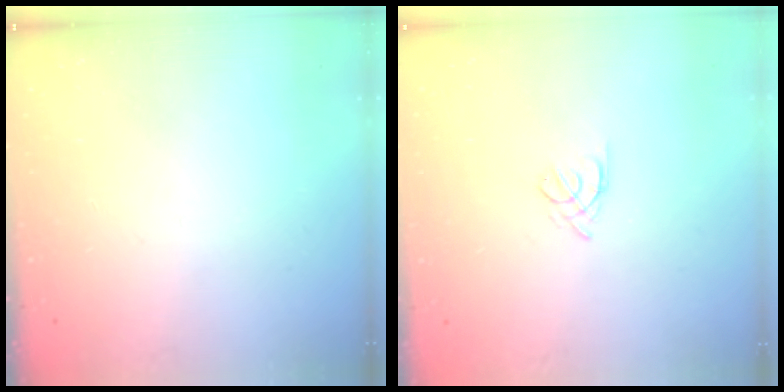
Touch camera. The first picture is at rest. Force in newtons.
{"total": 3.0, "press": 2.9, "slide": 0.7}